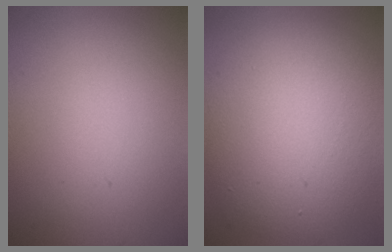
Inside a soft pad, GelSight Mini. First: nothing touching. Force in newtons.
{"total": 9.4, "press": 9.3, "slide": 0.6}